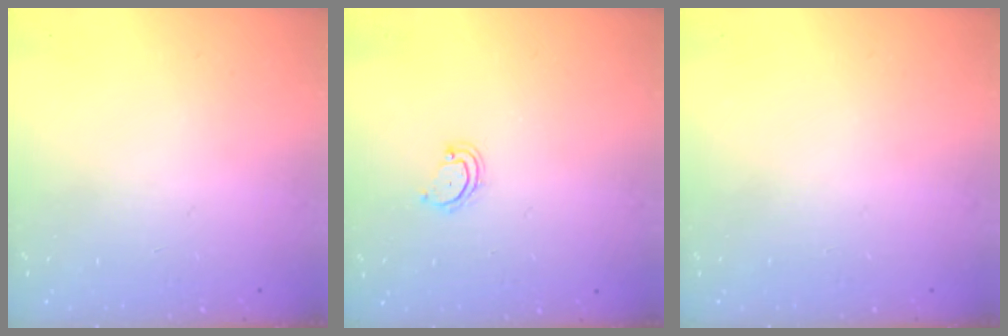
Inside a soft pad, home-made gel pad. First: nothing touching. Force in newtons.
{"total": 4.0, "press": 3.9, "slide": 0.4}
{"total": 0.0}